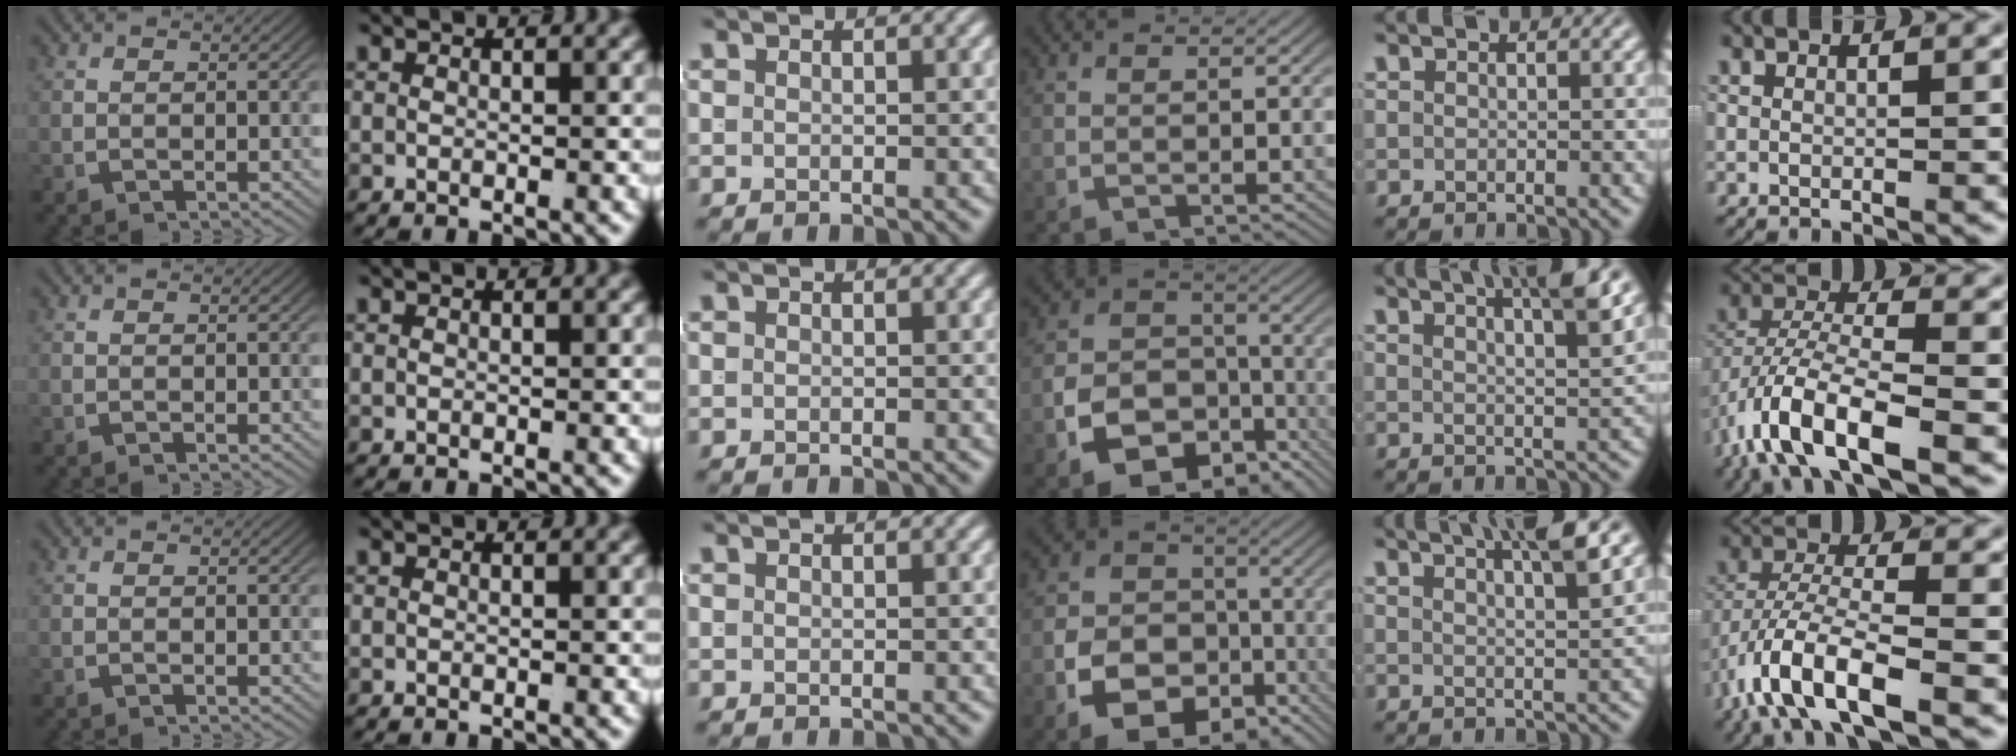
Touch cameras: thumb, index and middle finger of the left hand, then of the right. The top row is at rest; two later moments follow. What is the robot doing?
{"motion": "lift_and_place", "object": "jacket"}